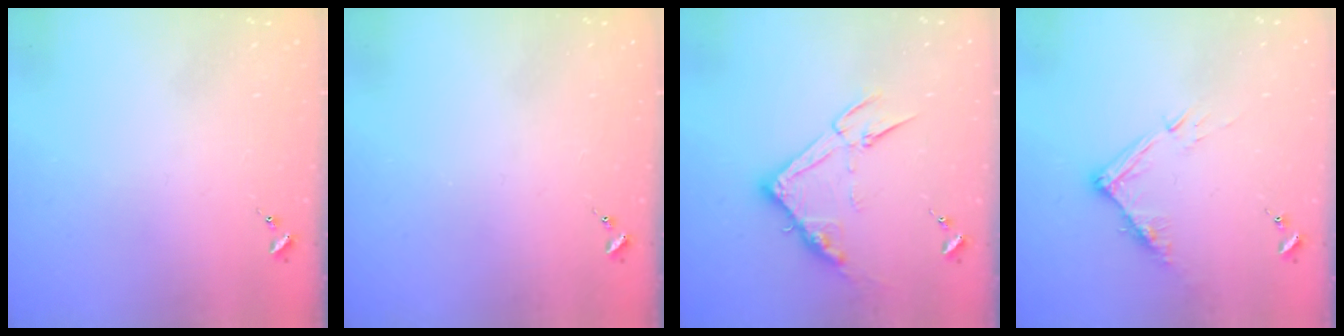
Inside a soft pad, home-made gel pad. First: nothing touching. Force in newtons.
{"total": 0.0}
{"total": 13.3, "press": 13.3, "slide": 1.0}
{"total": 10.5, "press": 10.5, "slide": 0.8}